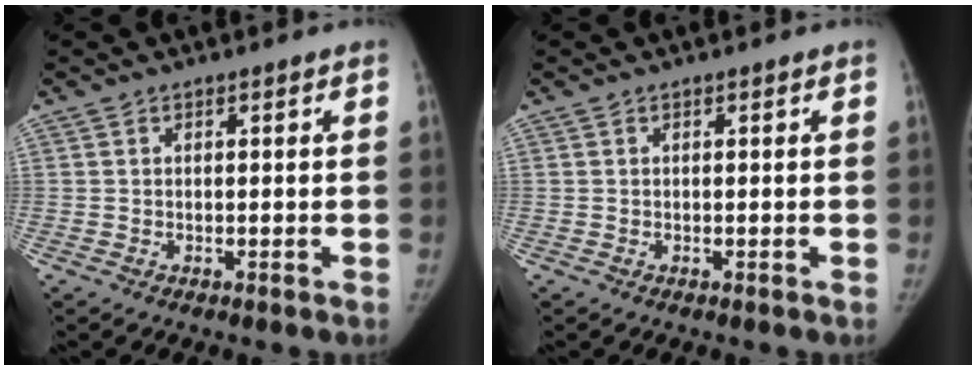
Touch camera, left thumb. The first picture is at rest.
{"total": 0.0}